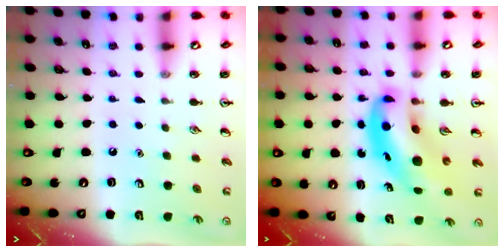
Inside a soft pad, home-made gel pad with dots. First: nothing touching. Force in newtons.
{"total": 11.3, "press": 10.8, "slide": 3.3}